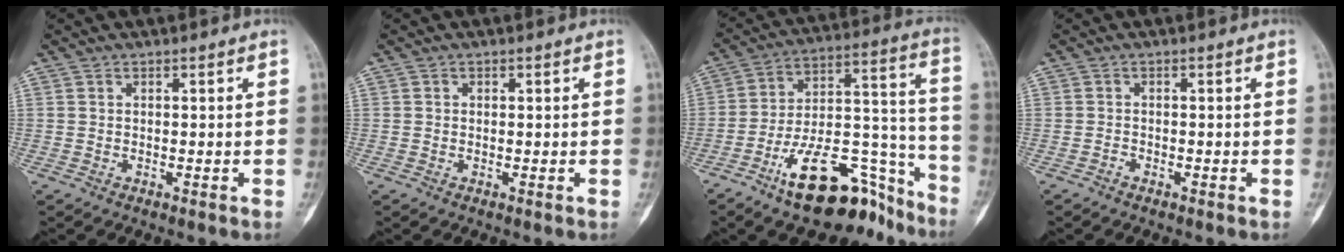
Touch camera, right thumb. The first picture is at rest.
{"total": 0.0}
{"total": 20.5, "force": [-14.0, 8.3, 12.5], "torque": [-0.163, 0.121, -0.228]}
{"total": 0.6, "force": [-0.5, 0.2, 0.0], "torque": [-0.001, 0.001, -0.015]}